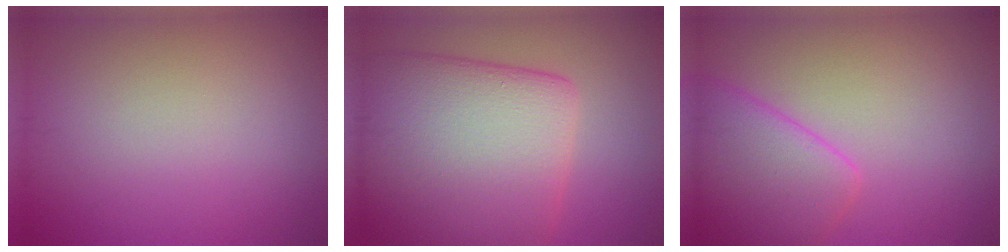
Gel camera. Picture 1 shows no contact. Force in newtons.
{"total": 12.2, "press": 12.2, "slide": 0.7}
{"total": 5.6, "press": 5.6, "slide": 0.2}